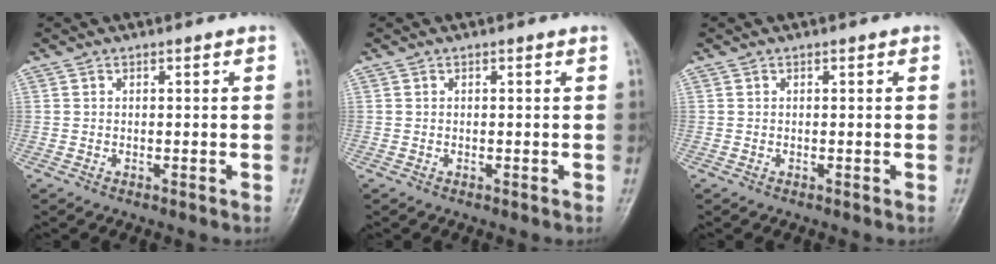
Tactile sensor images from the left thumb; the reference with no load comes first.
{"total": 0.0}
{"total": 0.0}